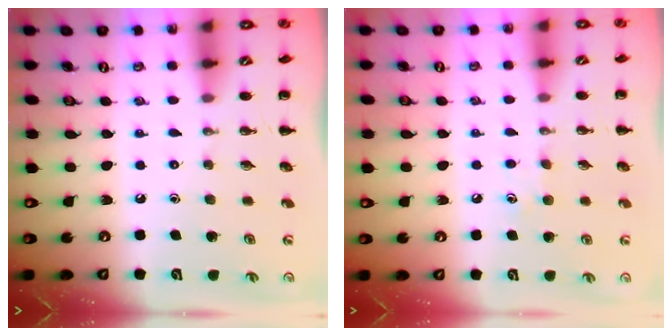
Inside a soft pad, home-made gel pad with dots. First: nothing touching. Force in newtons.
{"total": 5.5, "press": 5.3, "slide": 1.5}